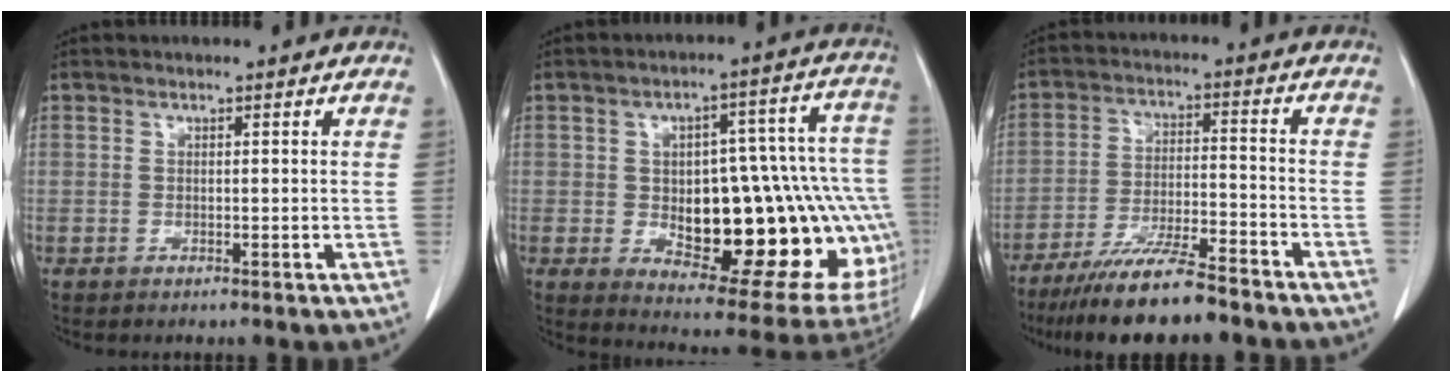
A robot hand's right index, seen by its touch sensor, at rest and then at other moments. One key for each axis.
{"total": 29.1, "fx": -4.0, "fy": 10.0, "fz": 27.0, "tx": -0.298, "ty": 0.034, "tz": -0.026}
{"total": 12.4, "fx": -10.2, "fy": 1.0, "fz": 6.9, "tx": -0.114, "ty": -0.023, "tz": -0.172}